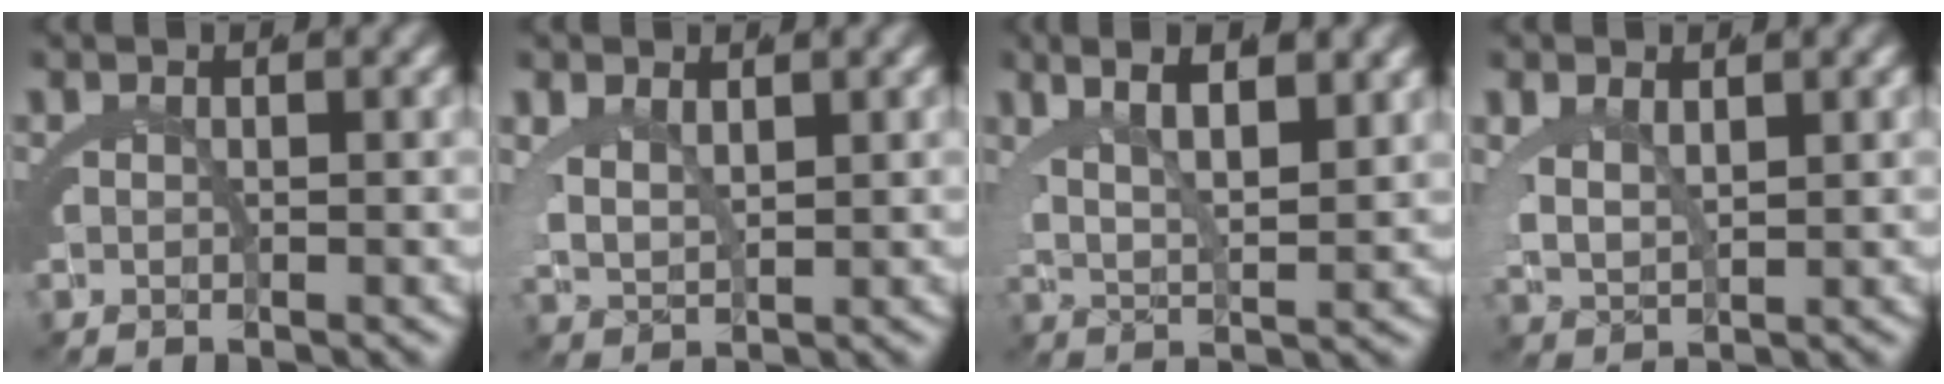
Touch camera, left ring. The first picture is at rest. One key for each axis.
{"total": 3.0, "fx": 1.6, "fy": 1.8, "fz": 1.8, "tx": -0.056, "ty": -0.015, "tz": 0.043}
{"total": 6.8, "fx": 3.4, "fy": 3.2, "fz": 4.8, "tx": -0.074, "ty": 0.013, "tz": 0.050}
{"total": 3.2, "fx": 1.4, "fy": 2.0, "fz": 2.0, "tx": -0.061, "ty": -0.014, "tz": 0.040}